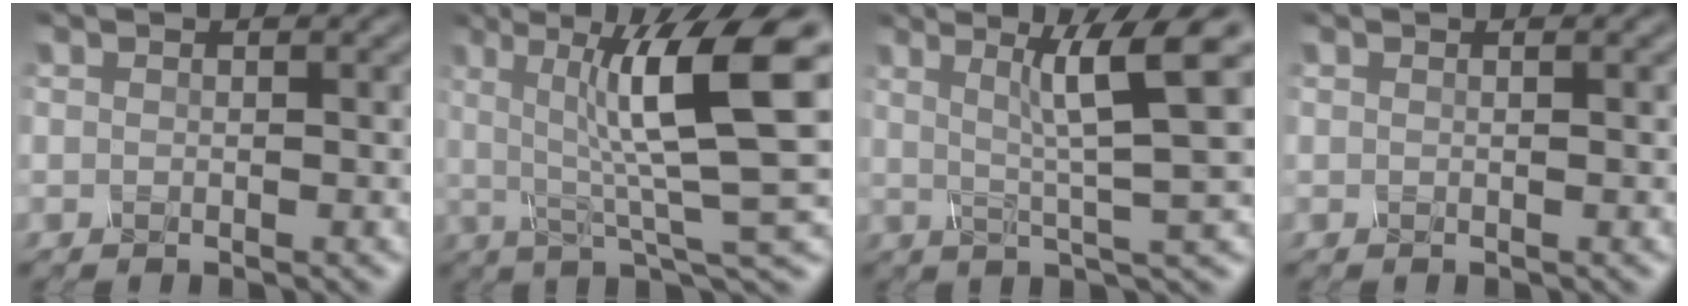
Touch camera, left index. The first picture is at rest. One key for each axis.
{"total": 10.6, "fx": 2.1, "fy": 2.0, "fz": 10.2, "tx": -0.149, "ty": 0.004, "tz": 0.037}
{"total": 7.6, "fx": 2.5, "fy": 0.7, "fz": 7.1, "tx": -0.112, "ty": 0.015, "tz": 0.044}
{"total": 0.5, "fx": 0.2, "fy": 0.2, "fz": 0.5, "tx": -0.001, "ty": 0.005, "tz": 0.000}